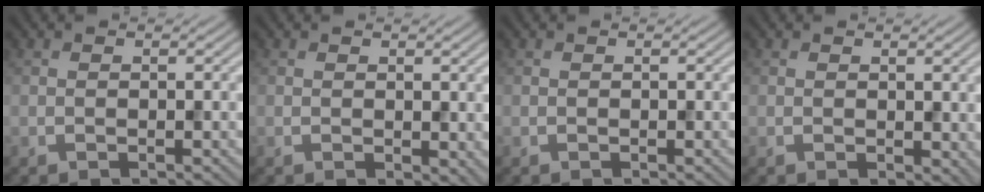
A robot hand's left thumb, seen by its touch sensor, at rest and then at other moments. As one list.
[{"total": 1.8, "force": [0.1, 1.2, 1.4], "torque": [-0.018, -0.006, 0.006]}, {"total": 0.0}, {"total": 1.6, "force": [0.4, 1.1, 1.1], "torque": [-0.015, -0.005, 0.010]}]